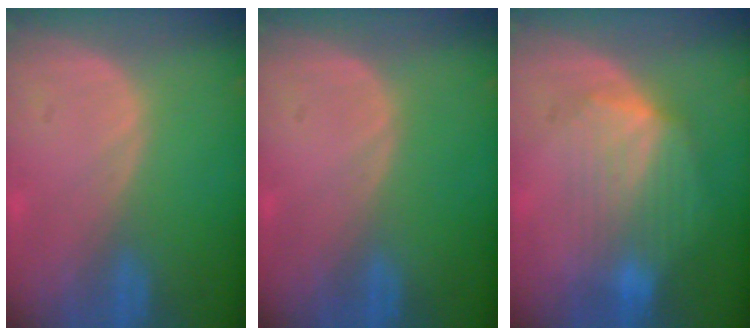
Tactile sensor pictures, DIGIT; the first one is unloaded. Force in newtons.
{"total": 0.0}
{"total": 7.3, "press": 7.0, "slide": 1.8}